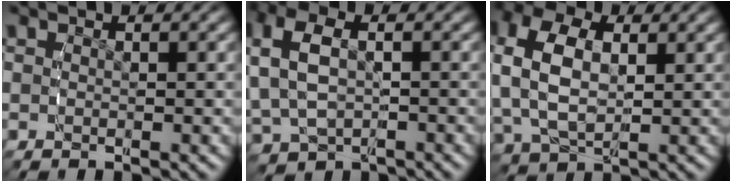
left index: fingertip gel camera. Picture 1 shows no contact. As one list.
[{"total": 6.4, "force": [0.5, 4.7, 4.3], "torque": [-0.108, -0.012, 0.020]}, {"total": 8.1, "force": [1.2, 5.8, 5.5], "torque": [-0.135, -0.013, 0.029]}]